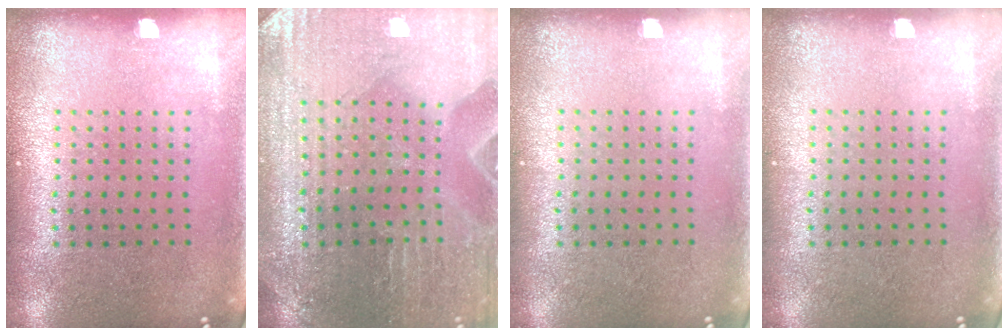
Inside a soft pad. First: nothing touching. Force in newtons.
{"total": 1.2, "press": 1.2, "slide": 0.0}
{"total": 0.0}
{"total": 0.0}